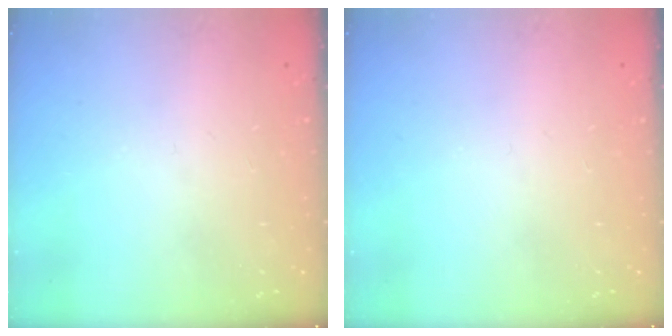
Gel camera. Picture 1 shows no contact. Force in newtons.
{"total": 0.0}